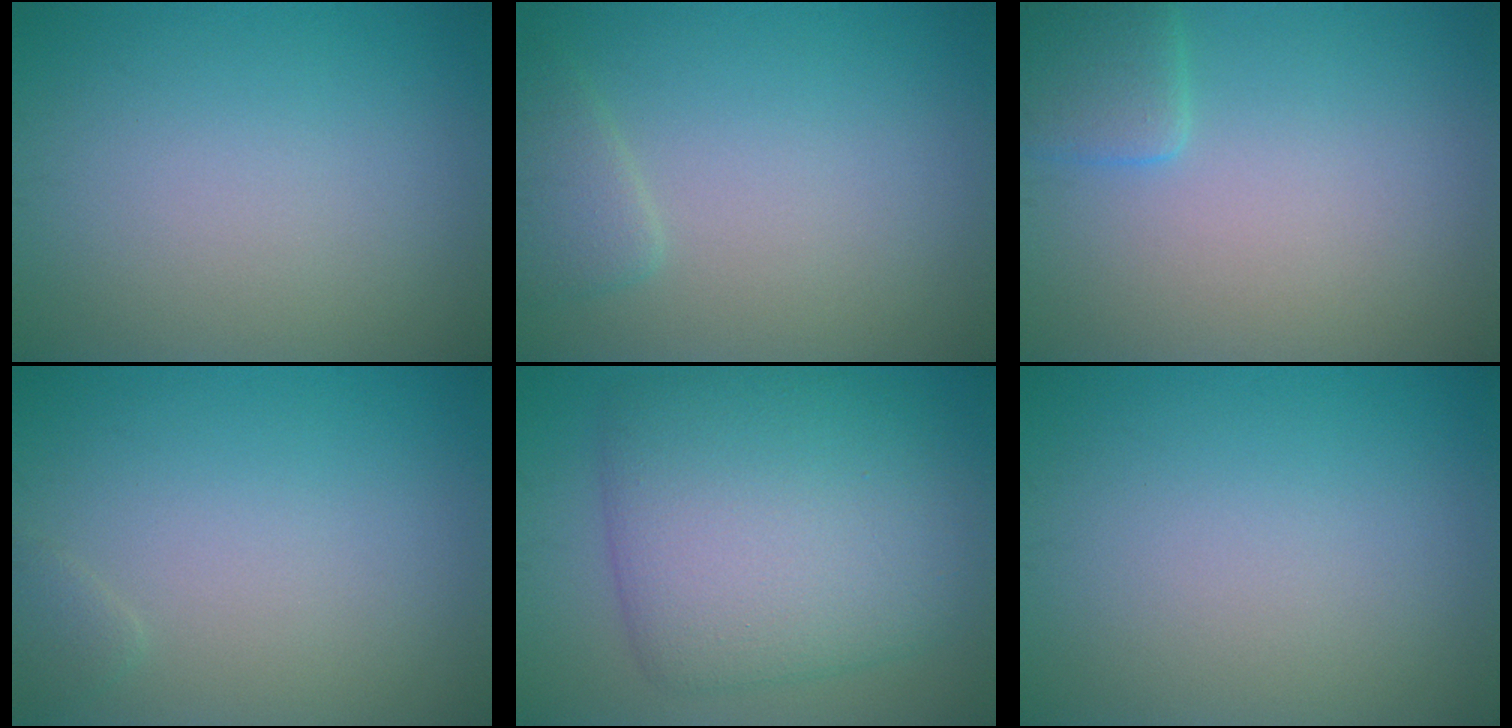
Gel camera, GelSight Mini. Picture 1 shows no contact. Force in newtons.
{"total": 1.9, "press": 1.9, "slide": 0.2}
{"total": 2.4, "press": 2.4, "slide": 0.3}
{"total": 0.8, "press": 0.8, "slide": 0.0}
{"total": 10.0, "press": 10.0, "slide": 0.4}
{"total": 0.0}